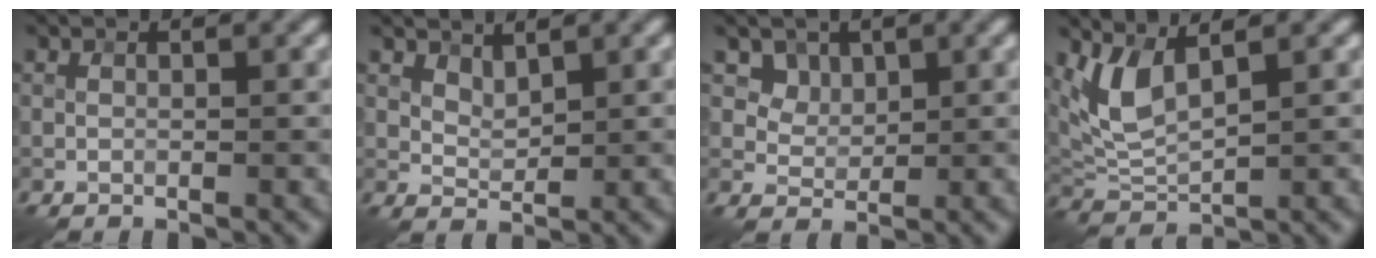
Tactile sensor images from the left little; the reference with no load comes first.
{"total": 1.9, "force": [1.5, 0.6, 0.9], "torque": [-0.024, -0.004, 0.037]}
{"total": 3.8, "force": [2.4, 2.6, 1.5], "torque": [-0.049, -0.017, 0.062]}
{"total": 4.2, "force": [2.2, 1.4, 3.3], "torque": [-0.089, -0.007, 0.055]}